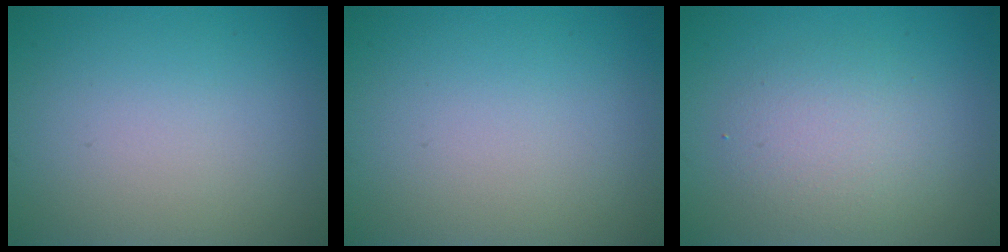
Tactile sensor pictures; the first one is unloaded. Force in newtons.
{"total": 0.0}
{"total": 3.1, "press": 3.1, "slide": 0.3}